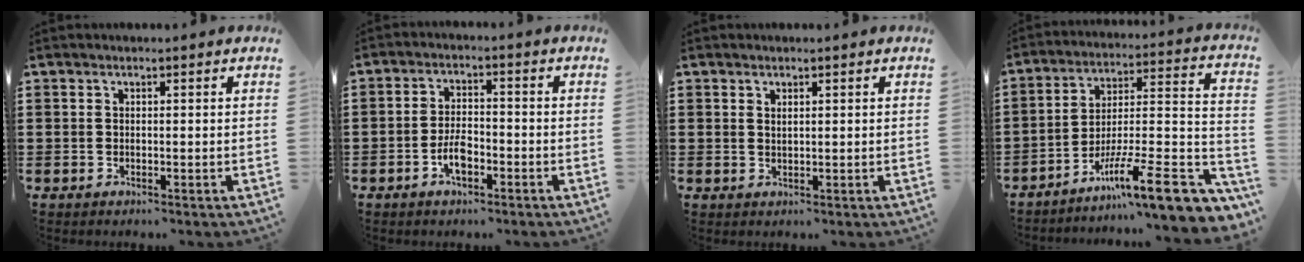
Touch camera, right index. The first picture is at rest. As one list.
[{"total": 4.3, "force": [-2.0, 1.9, 3.3], "torque": [-0.071, 0.002, -0.040]}, {"total": 0.7, "force": [0.5, 0.3, 0.4], "torque": [-0.009, 0.002, 0.009]}, {"total": 13.9, "force": [-9.0, 2.4, 10.3], "torque": [-0.142, 0.018, -0.155]}]